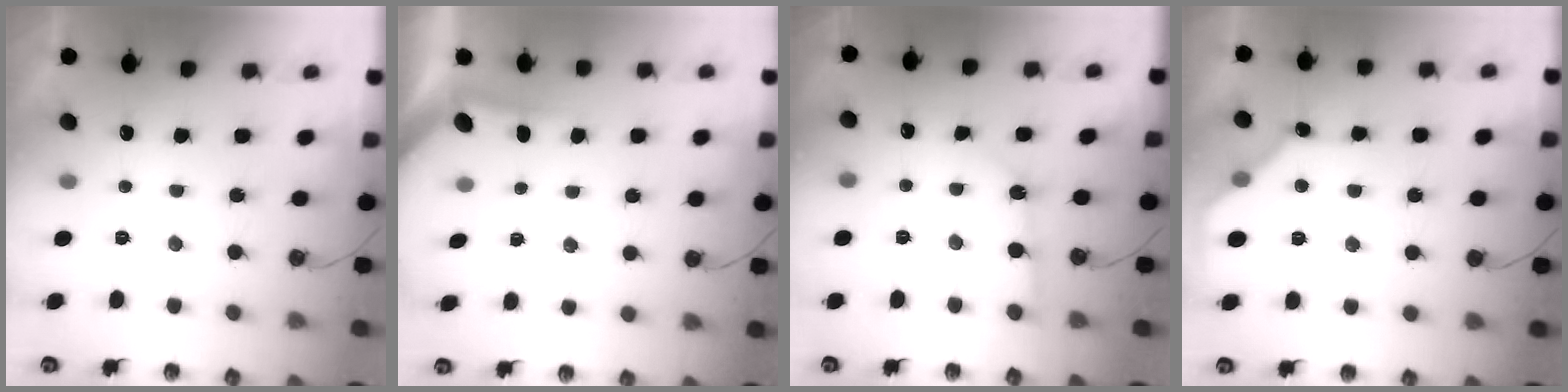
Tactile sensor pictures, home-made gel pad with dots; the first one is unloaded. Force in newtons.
{"total": 2.5, "press": 2.5, "slide": 0.3}
{"total": 3.2, "press": 3.2, "slide": 0.2}
{"total": 11.7, "press": 11.7, "slide": 0.2}